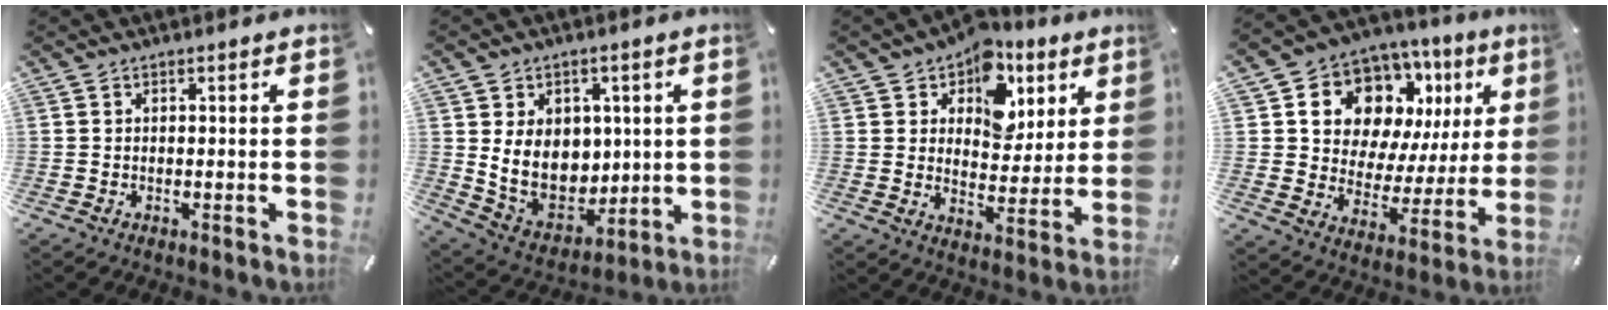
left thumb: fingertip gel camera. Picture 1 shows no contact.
{"total": 12.1, "force": [2.5, 10.3, 5.8], "torque": [-0.110, -0.019, 0.058]}
{"total": 11.0, "force": [5.5, 8.2, 4.8], "torque": [-0.067, -0.038, 0.095]}
{"total": 13.0, "force": [7.4, 9.4, 5.0], "torque": [-0.093, -0.054, 0.136]}